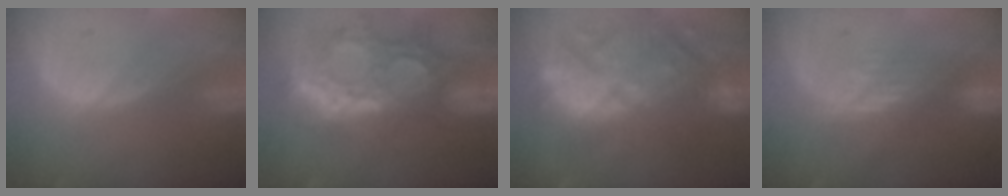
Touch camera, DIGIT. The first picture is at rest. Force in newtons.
{"total": 12.8, "press": 11.0, "slide": 6.5}
{"total": 13.0, "press": 12.2, "slide": 4.3}
{"total": 3.7, "press": 3.4, "slide": 1.5}